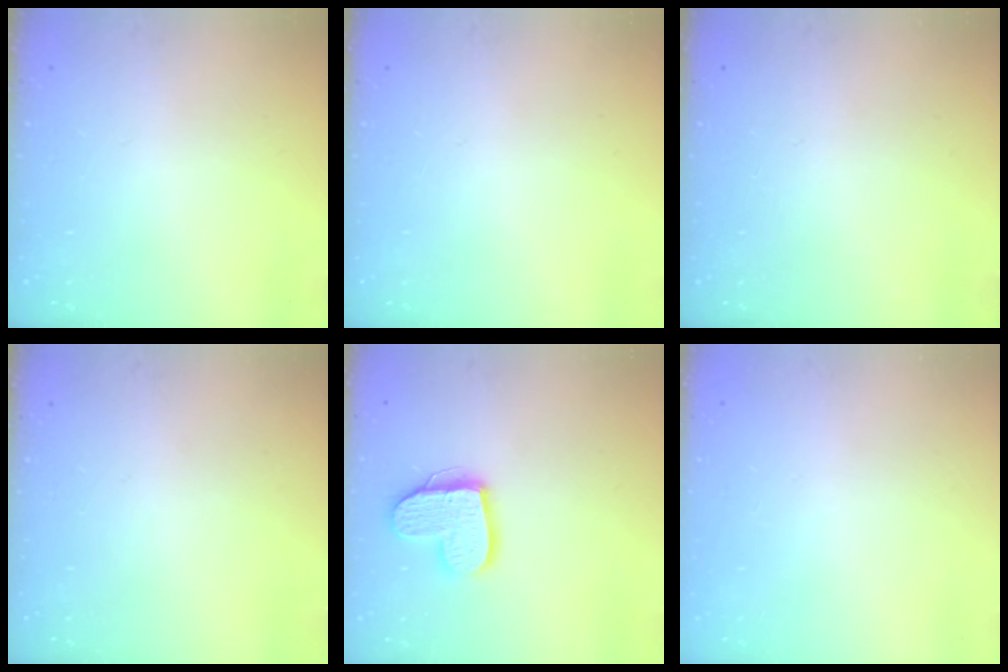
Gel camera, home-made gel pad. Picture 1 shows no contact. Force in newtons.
{"total": 0.0}
{"total": 0.0}
{"total": 0.0}
{"total": 14.0, "press": 13.9, "slide": 1.2}
{"total": 0.0}